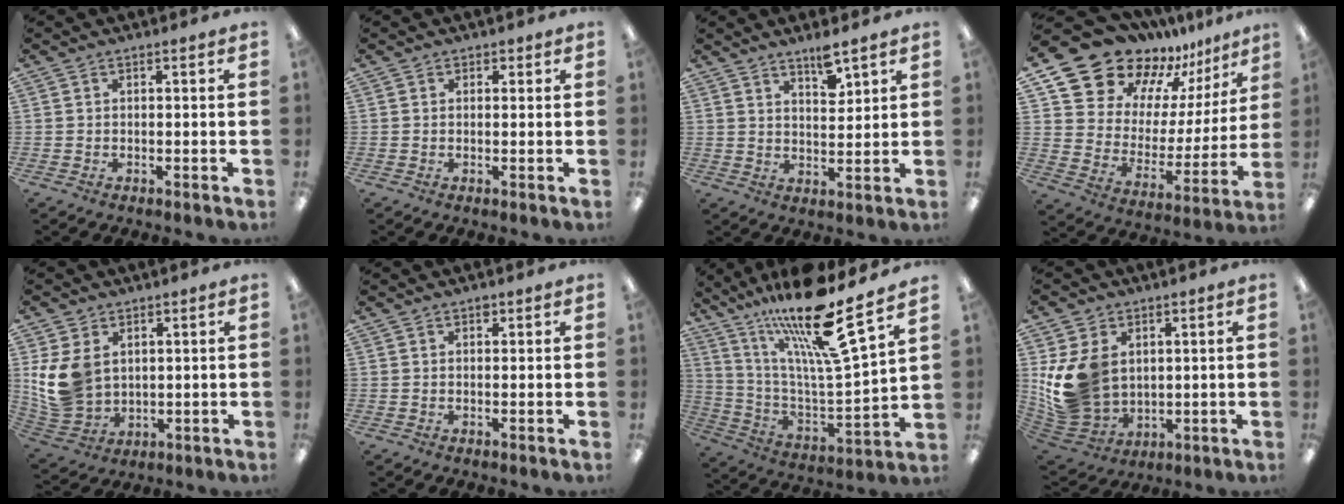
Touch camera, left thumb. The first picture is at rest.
{"total": 1.0, "force": [0.5, 0.8, 0.0], "torque": [0.007, 0.000, 0.007]}
{"total": 5.5, "force": [4.7, 1.3, 2.7], "torque": [-0.030, -0.036, 0.077]}
{"total": 18.3, "force": [15.8, 8.8, 2.6], "torque": [-0.080, -0.136, 0.296]}
{"total": 11.6, "force": [3.0, 9.2, 6.4], "torque": [-0.161, -0.001, 0.060]}
{"total": 1.0, "force": [0.7, 0.6, 0.4], "torque": [-0.002, -0.003, 0.012]}
{"total": 22.1, "force": [16.6, 2.9, 14.3], "torque": [-0.257, -0.110, 0.268]}
{"total": 14.9, "force": [2.6, 12.2, 8.1], "torque": [-0.190, -0.016, 0.056]}